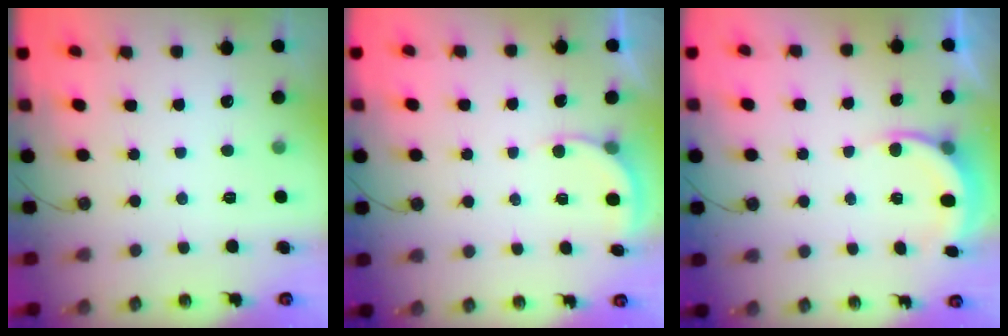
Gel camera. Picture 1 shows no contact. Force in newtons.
{"total": 2.1, "press": 2.1, "slide": 0.2}
{"total": 5.5, "press": 5.3, "slide": 1.2}